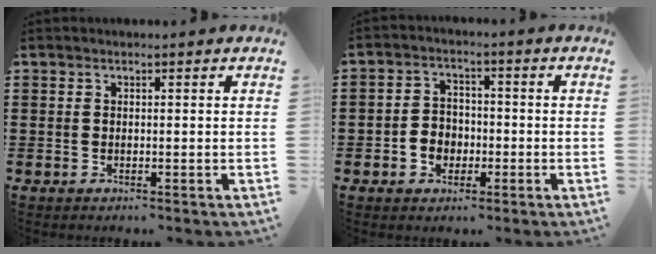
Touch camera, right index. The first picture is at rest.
{"total": 3.7, "force": [-1.4, 3.1, 1.3], "torque": [-0.034, 0.008, -0.032]}